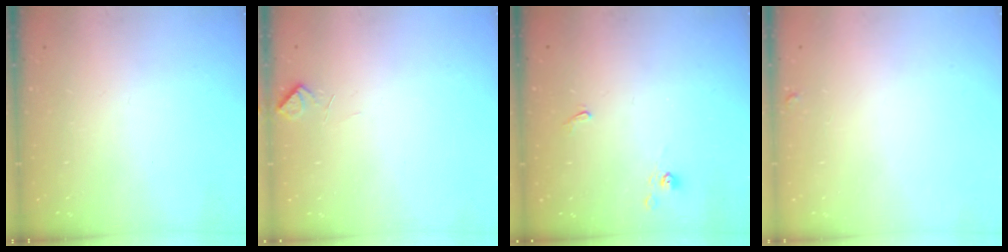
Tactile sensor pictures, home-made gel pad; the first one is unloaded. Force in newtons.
{"total": 2.2, "press": 2.0, "slide": 0.9}
{"total": 2.6, "press": 2.6, "slide": 0.4}
{"total": 0.0}